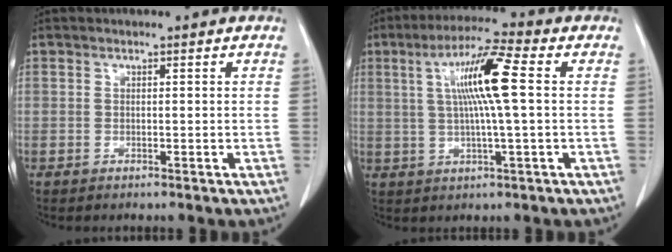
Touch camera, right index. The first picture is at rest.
{"total": 10.1, "force": [1.7, 0.0, 10.0], "torque": [-0.185, 0.010, 0.028]}